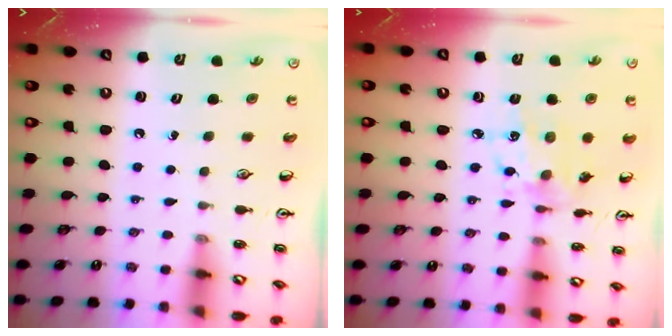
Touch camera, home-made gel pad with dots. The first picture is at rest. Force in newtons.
{"total": 8.5, "press": 8.5, "slide": 0.5}